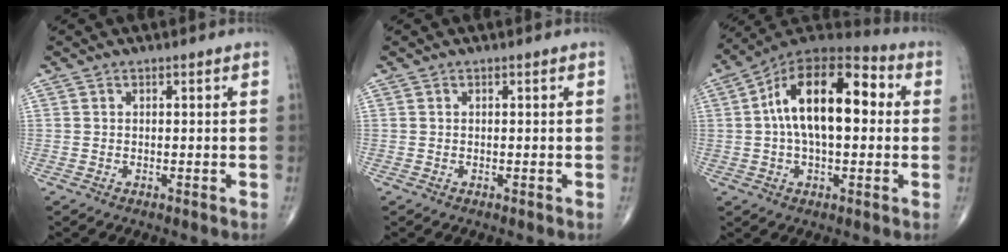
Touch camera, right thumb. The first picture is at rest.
{"total": 0.0}
{"total": 18.7, "force": [2.3, 9.6, 15.9], "torque": [-0.252, 0.039, 0.025]}